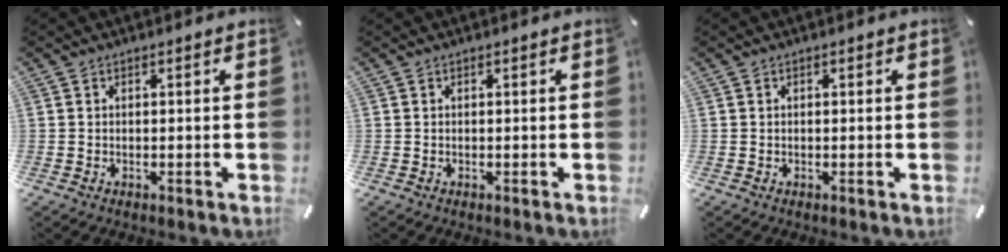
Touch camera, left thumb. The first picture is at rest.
{"total": 0.0}
{"total": 0.0}